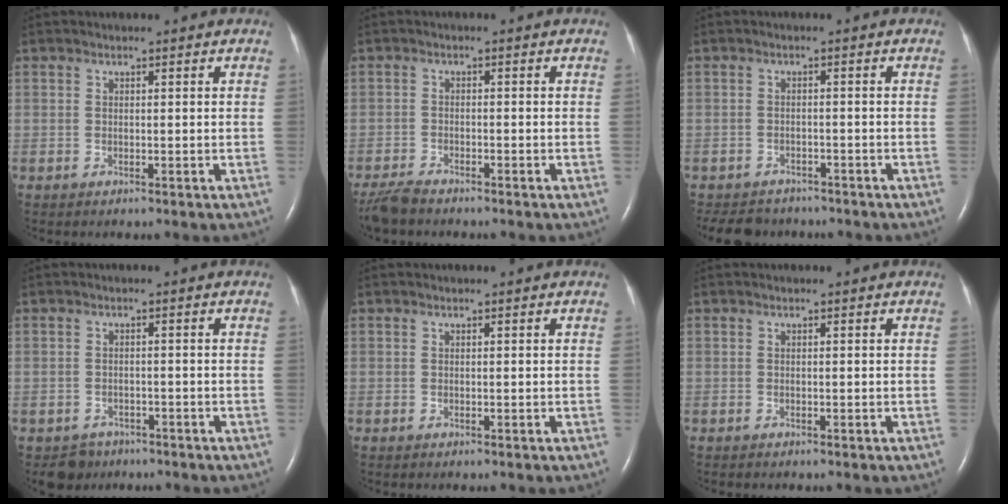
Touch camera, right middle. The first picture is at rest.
{"total": 3.9, "force": [-3.6, 0.7, 1.4], "torque": [-0.033, -0.015, -0.068]}
{"total": 7.1, "force": [-6.4, 3.0, 1.2], "torque": [-0.023, -0.003, -0.088]}
{"total": 3.0, "force": [-2.2, 2.0, -0.2], "torque": [-0.004, 0.005, -0.033]}
{"total": 0.0}
{"total": 0.0}